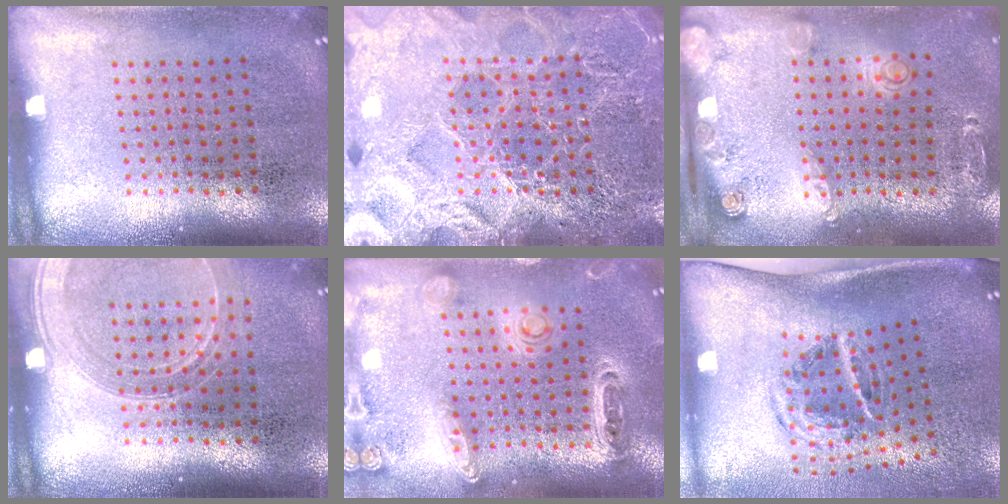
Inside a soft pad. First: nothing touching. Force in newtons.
{"total": 4.6, "press": 4.6, "slide": 0.6}
{"total": 1.4, "press": 1.4, "slide": 0.4}
{"total": 1.4, "press": 1.4, "slide": 0.3}
{"total": 1.4, "press": 1.4, "slide": 0.4}
{"total": 2.0, "press": 1.2, "slide": 1.7}